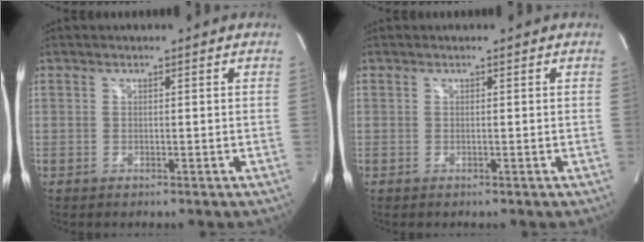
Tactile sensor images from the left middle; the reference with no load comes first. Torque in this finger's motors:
{"motor_torque": [0.01, 0.02, -0.09, 0.00]}